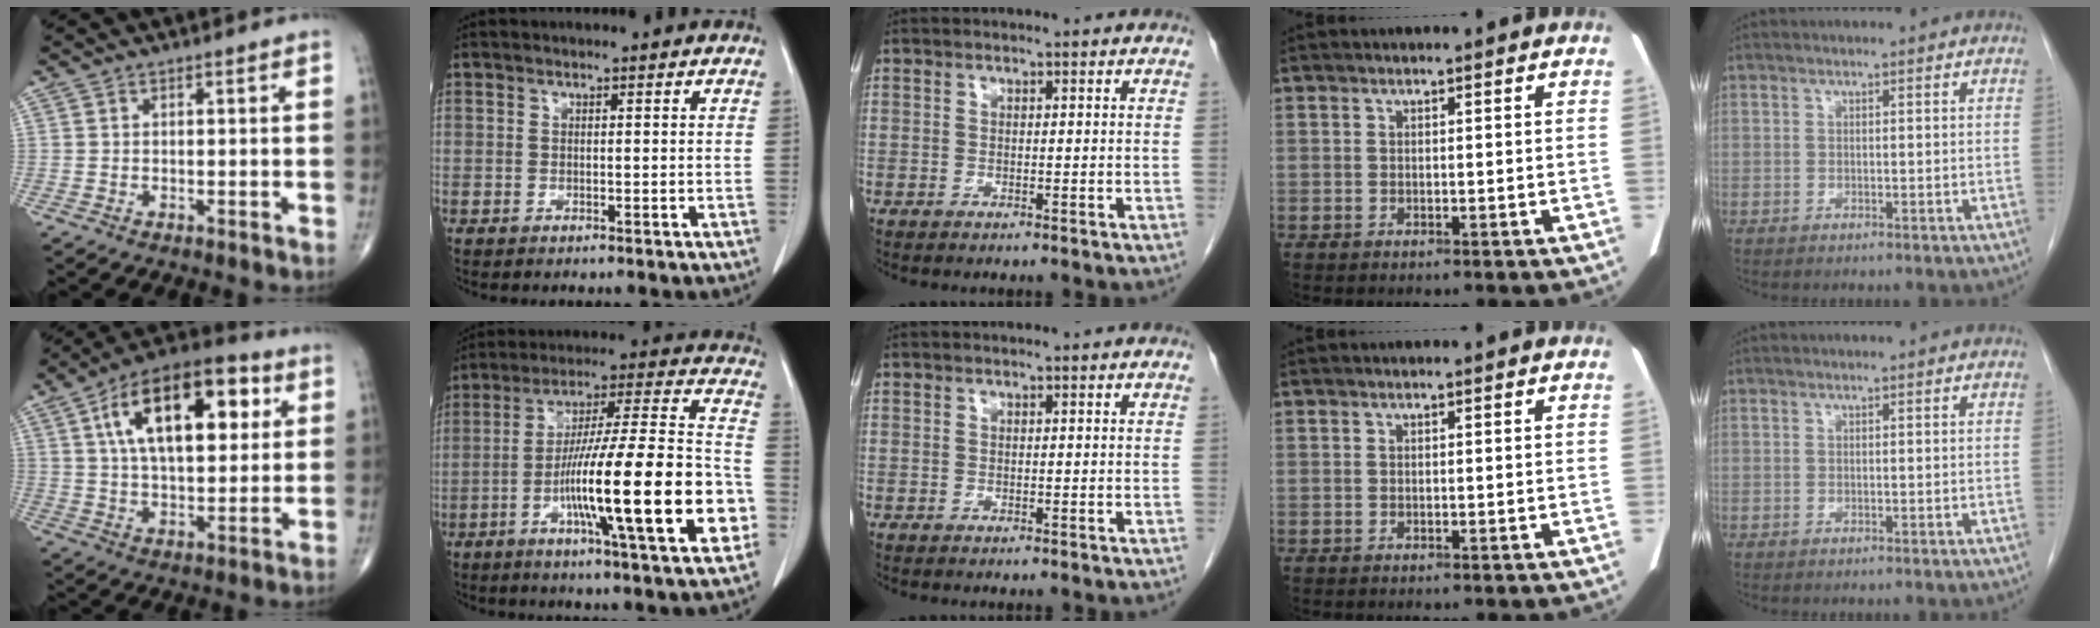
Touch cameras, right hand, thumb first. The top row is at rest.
{"thumb": {"total": 21.5, "force": [6.6, 10.7, 17.5], "torque": [-0.258, 0.006, 0.098]}, "index": {"total": 23.9, "force": [-7.0, 1.5, 22.8], "torque": [-0.334, -0.003, -0.110]}}